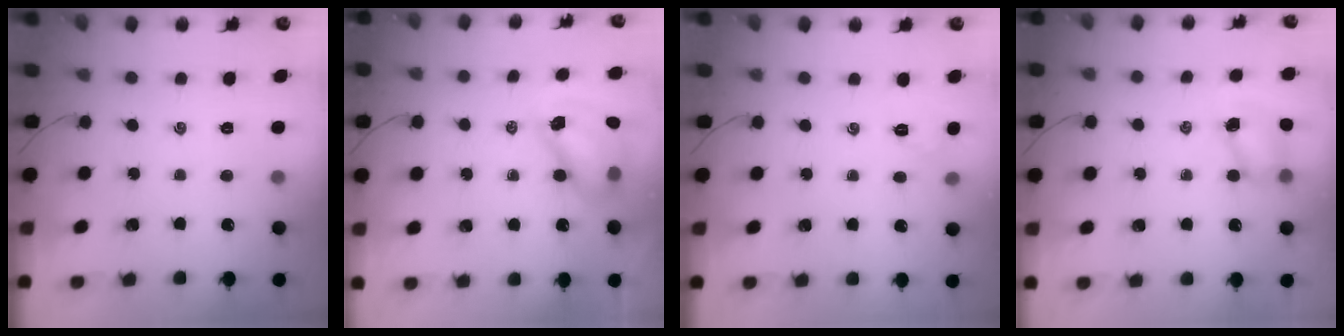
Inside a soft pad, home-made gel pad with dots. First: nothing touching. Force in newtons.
{"total": 9.1, "press": 8.7, "slide": 2.6}
{"total": 2.0, "press": 1.9, "slide": 0.6}
{"total": 6.0, "press": 5.9, "slide": 0.8}